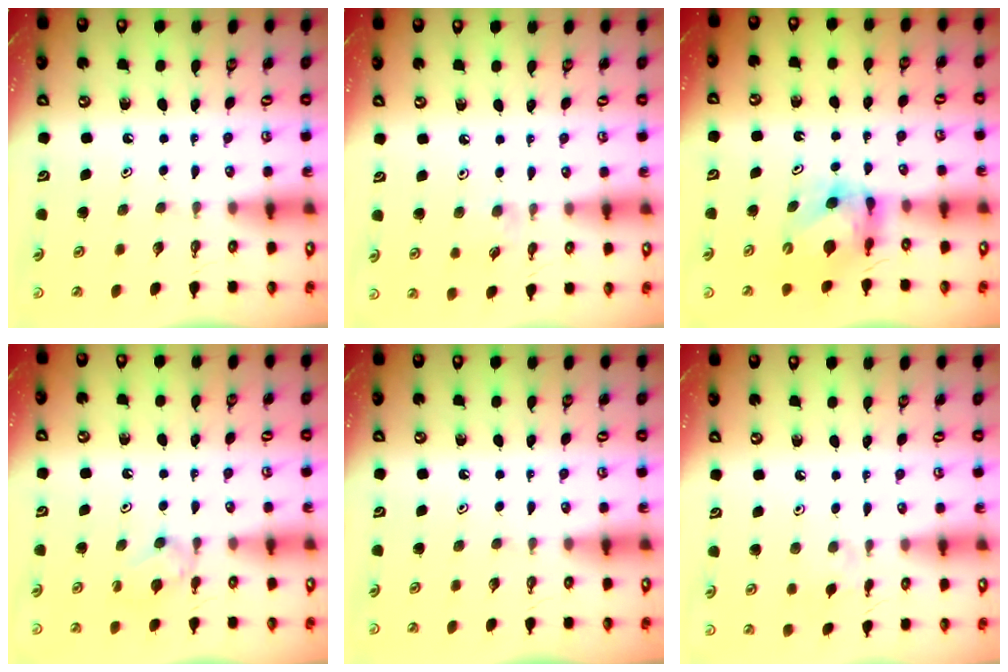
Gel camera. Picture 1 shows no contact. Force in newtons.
{"total": 4.7, "press": 4.7, "slide": 0.8}
{"total": 5.9, "press": 5.9, "slide": 0.6}
{"total": 7.4, "press": 7.3, "slide": 0.8}
{"total": 0.0}
{"total": 3.4, "press": 3.3, "slide": 0.7}